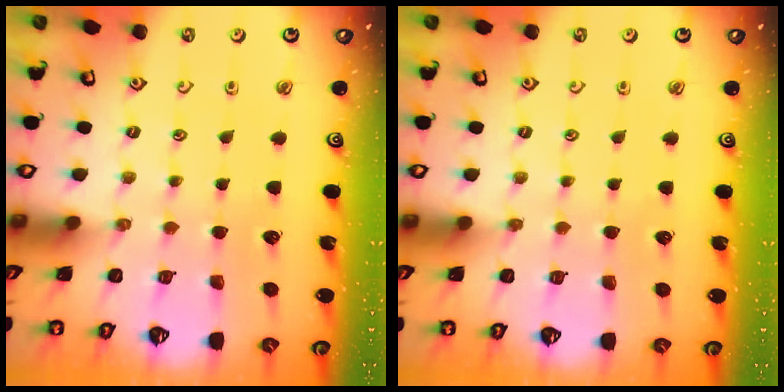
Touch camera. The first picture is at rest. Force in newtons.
{"total": 0.0}